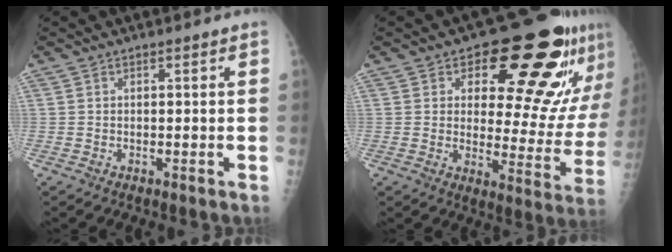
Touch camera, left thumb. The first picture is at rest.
{"total": 20.8, "force": [11.8, 9.5, 14.3], "torque": [-0.127, -0.055, 0.155]}